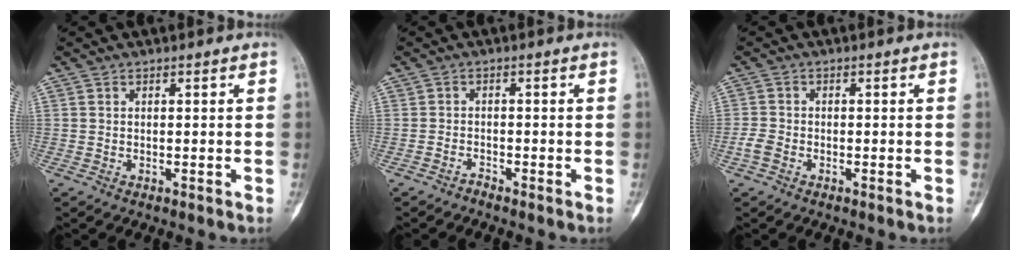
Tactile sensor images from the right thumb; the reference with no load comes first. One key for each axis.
{"total": 1.1, "fx": -1.0, "fy": 0.2, "fz": -0.3, "tx": 0.006, "ty": -0.001, "tz": -0.024}
{"total": 1.6, "fx": -0.9, "fy": 1.0, "fz": 0.8, "tx": -0.021, "ty": 0.000, "tz": -0.020}